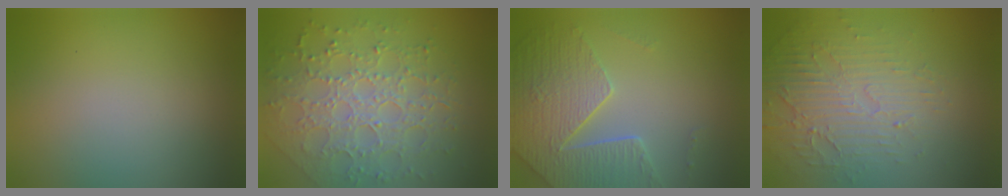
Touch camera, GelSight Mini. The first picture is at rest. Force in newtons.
{"total": 7.2, "press": 5.2, "slide": 5.0}
{"total": 5.7, "press": 4.8, "slide": 2.9}
{"total": 5.6, "press": 3.3, "slide": 4.5}